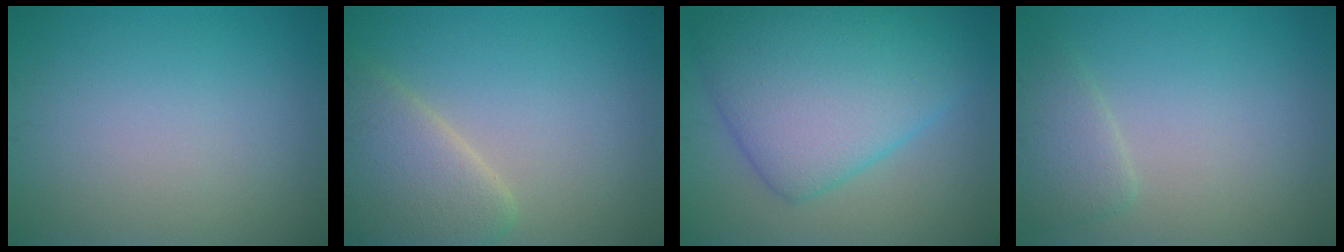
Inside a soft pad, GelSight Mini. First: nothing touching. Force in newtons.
{"total": 5.6, "press": 5.6, "slide": 0.5}
{"total": 9.7, "press": 9.7, "slide": 0.2}
{"total": 2.2, "press": 2.1, "slide": 0.3}